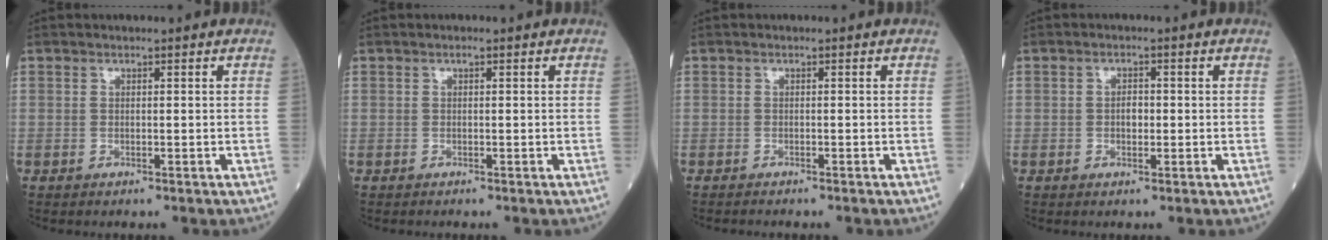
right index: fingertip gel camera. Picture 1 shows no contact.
{"total": 0.0}
{"total": 1.2, "force": [-1.1, 0.0, 0.5], "torque": [-0.011, -0.001, -0.013]}
{"total": 1.7, "force": [-0.2, 1.0, 1.4], "torque": [-0.023, 0.003, -0.003]}